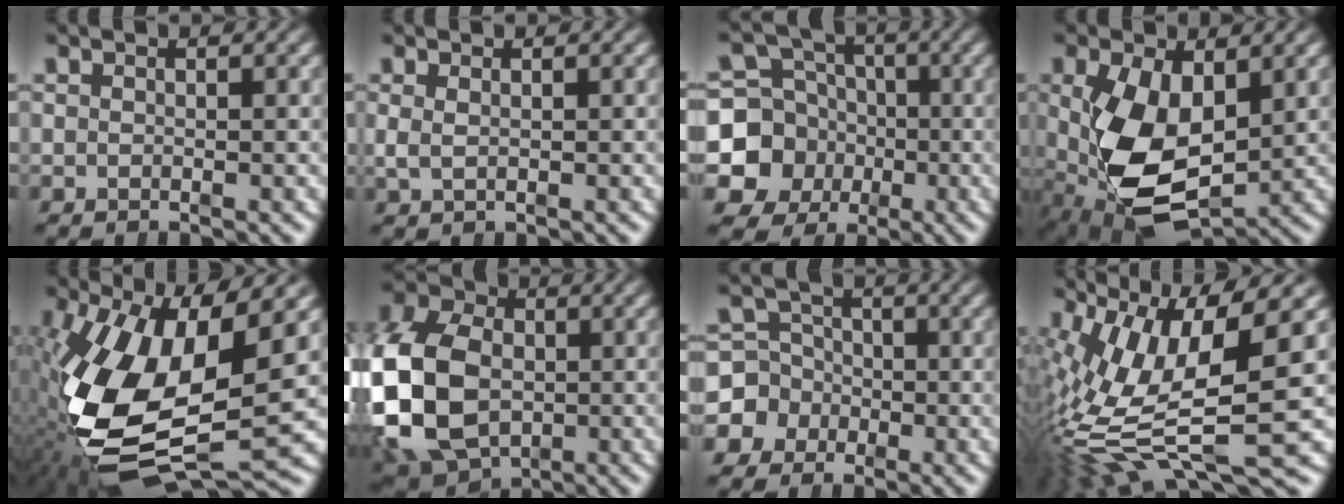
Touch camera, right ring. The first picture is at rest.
{"total": 1.0, "force": [0.4, 0.4, 0.8], "torque": [-0.024, -0.011, 0.016]}
{"total": 14.2, "force": [-2.6, 13.0, 5.1], "torque": [-0.100, -0.061, -0.043]}
{"total": 9.7, "force": [-1.3, 5.9, 7.5], "torque": [-0.168, -0.051, 0.003]}
{"total": 14.9, "force": [-2.3, 8.1, 12.3], "torque": [-0.265, -0.040, -0.008]}
{"total": 12.2, "force": [-1.3, 9.7, 7.3], "torque": [-0.188, -0.046, -0.004]}
{"total": 10.2, "force": [-2.6, 9.4, 2.8], "torque": [-0.076, -0.042, -0.045]}
{"total": 13.5, "force": [-1.0, 7.3, 11.3], "torque": [-0.215, -0.037, 0.003]}